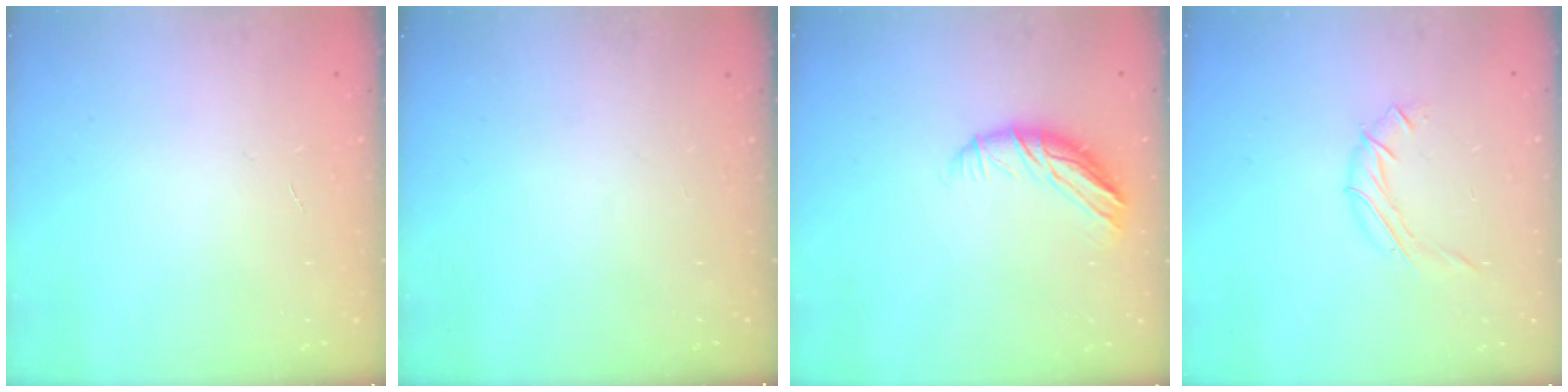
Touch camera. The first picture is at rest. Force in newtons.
{"total": 0.0}
{"total": 9.7, "press": 9.6, "slide": 1.2}
{"total": 5.8, "press": 5.8, "slide": 0.8}